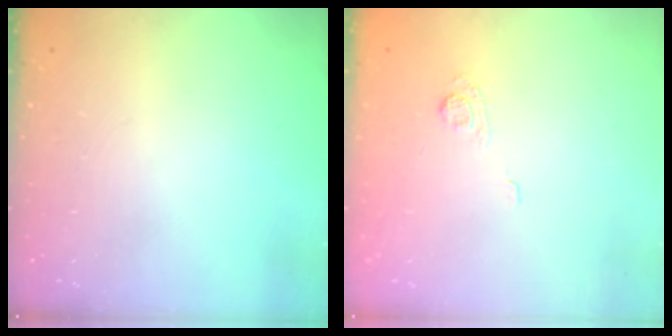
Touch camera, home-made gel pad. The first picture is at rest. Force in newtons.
{"total": 4.8, "press": 4.6, "slide": 1.4}